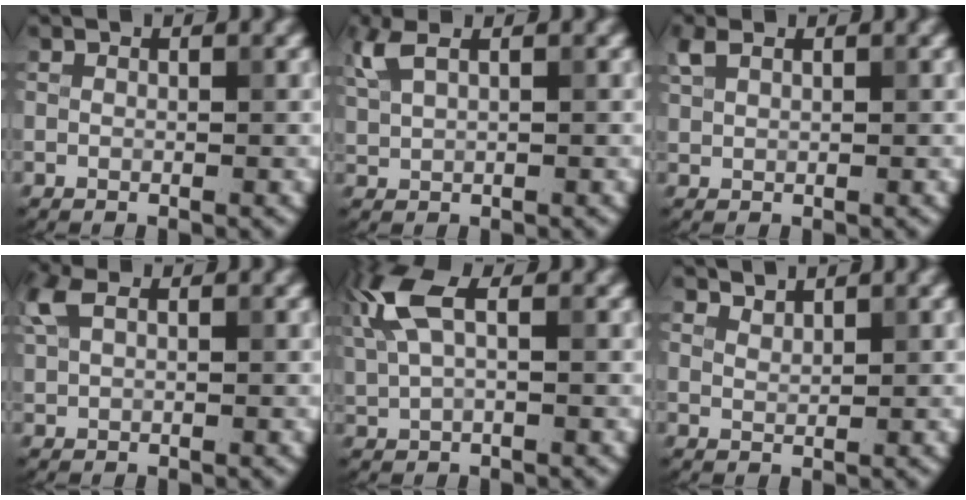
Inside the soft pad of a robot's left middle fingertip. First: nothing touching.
{"total": 2.8, "force": [1.6, 1.0, 2.0], "torque": [-0.053, 0.007, 0.038]}
{"total": 1.8, "force": [1.2, 0.8, 1.0], "torque": [-0.025, 0.006, 0.028]}
{"total": 2.6, "force": [1.3, 1.2, 1.8], "torque": [-0.048, 0.010, 0.027]}
{"total": 5.1, "force": [1.9, 2.1, 4.3], "torque": [-0.108, 0.014, 0.037]}
{"total": 1.3, "force": [1.3, 0.1, 0.2], "torque": [-0.002, -0.002, 0.027]}